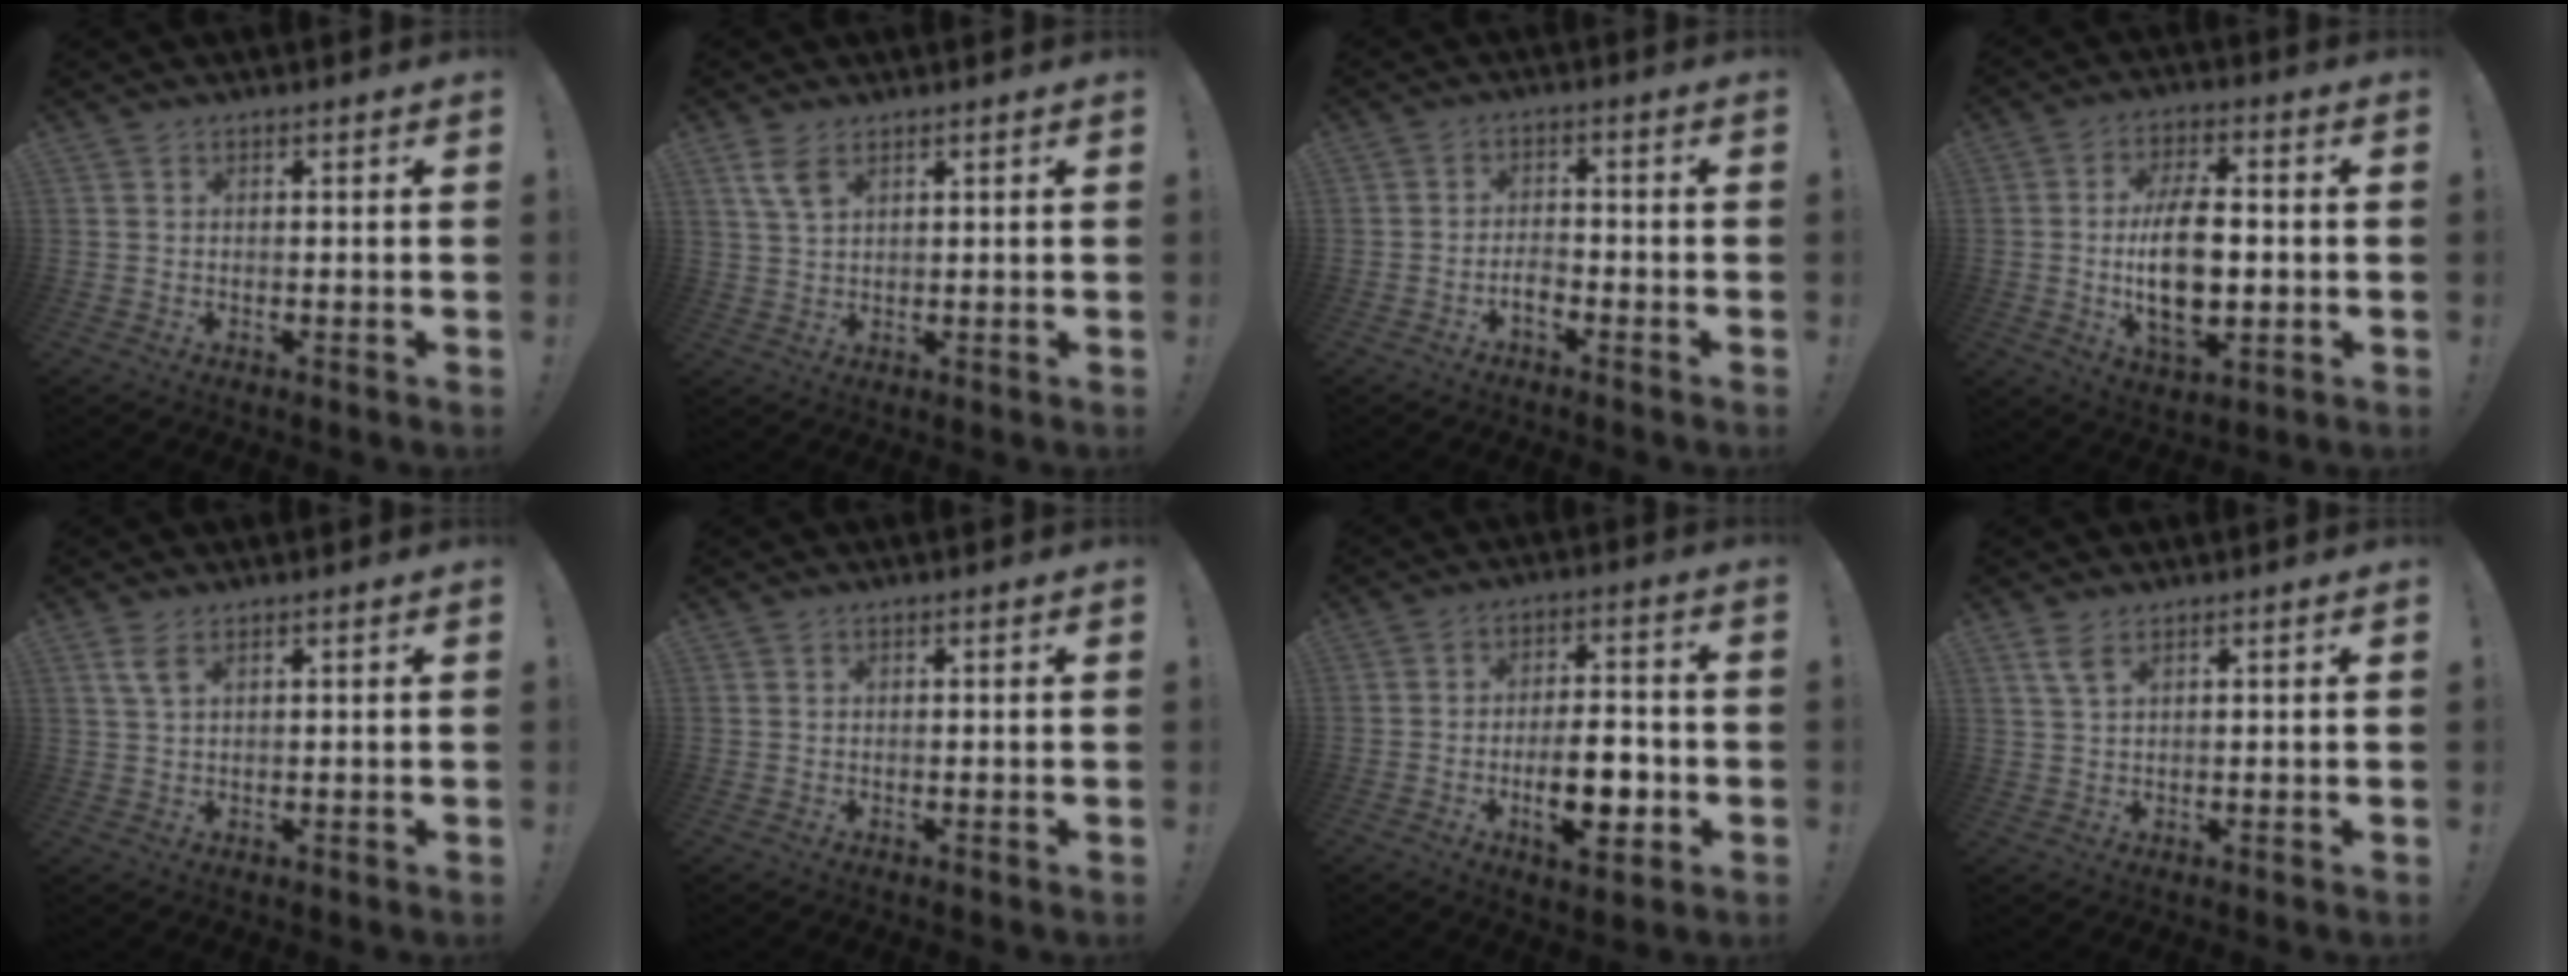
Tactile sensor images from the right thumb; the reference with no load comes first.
{"total": 5.3, "force": [3.2, 2.0, 3.8], "torque": [-0.069, -0.013, 0.060]}
{"total": 3.7, "force": [-2.4, 1.6, 2.3], "torque": [-0.044, 0.010, -0.042]}
{"total": 15.9, "force": [-1.1, 8.0, 13.7], "torque": [-0.249, -0.007, -0.025]}
{"total": 3.6, "force": [1.8, 0.9, 2.9], "torque": [-0.060, -0.002, 0.034]}
{"total": 0.0}
{"total": 12.6, "force": [-4.0, 5.6, 10.6], "torque": [-0.168, 0.011, -0.067]}
{"total": 3.7, "force": [2.1, 0.9, 2.9], "torque": [-0.060, -0.002, 0.039]}